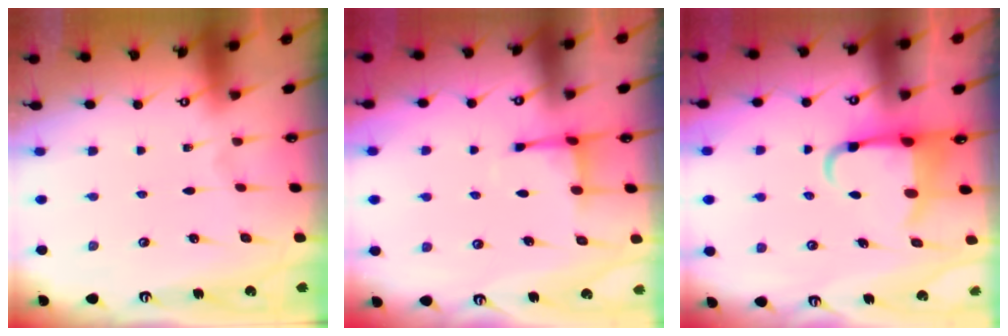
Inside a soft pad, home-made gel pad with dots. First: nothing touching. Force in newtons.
{"total": 3.1, "press": 3.0, "slide": 0.9}
{"total": 4.9, "press": 4.7, "slide": 1.5}